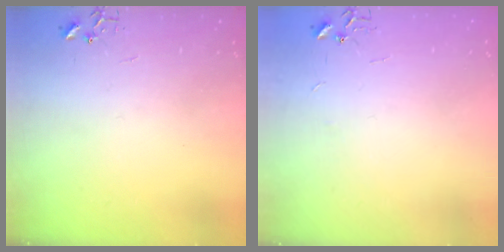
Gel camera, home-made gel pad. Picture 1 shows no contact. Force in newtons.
{"total": 2.4, "press": 2.4, "slide": 0.3}